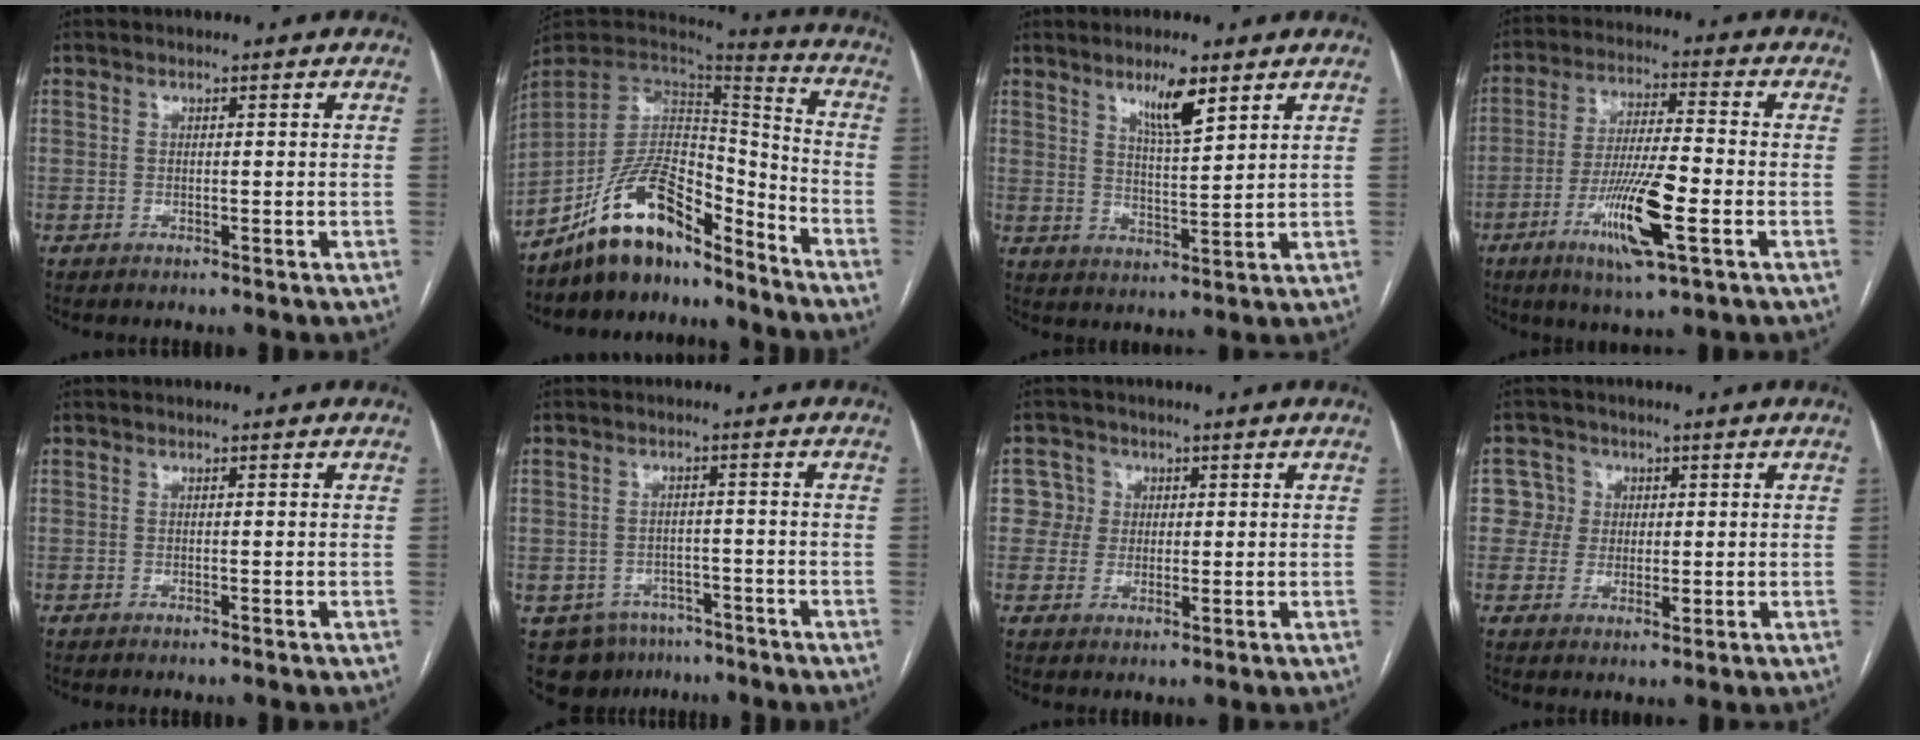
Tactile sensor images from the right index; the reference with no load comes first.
{"total": 15.2, "force": [-12.0, 5.6, 7.5], "torque": [-0.134, 0.043, -0.214]}
{"total": 6.5, "force": [4.2, 1.0, 4.8], "torque": [-0.089, -0.006, 0.075]}
{"total": 11.9, "force": [-4.5, 1.1, 11.0], "torque": [-0.210, -0.014, -0.080]}
{"total": 0.0}
{"total": 8.7, "force": [-5.3, 6.6, 1.9], "torque": [-0.039, 0.008, -0.068]}
{"total": 4.4, "force": [1.0, 4.3, 0.0], "torque": [0.016, 0.009, 0.016]}
{"total": 5.1, "force": [1.0, 5.0, 0.2], "torque": [0.011, 0.011, 0.019]}